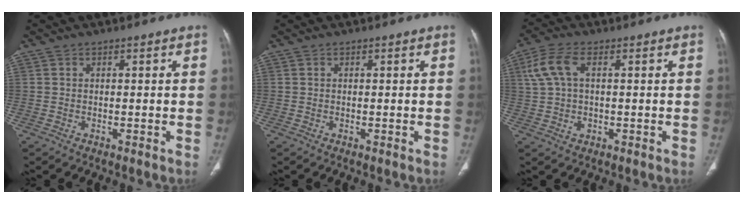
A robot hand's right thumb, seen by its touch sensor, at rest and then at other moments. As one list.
[{"total": 0.0}, {"total": 7.1, "force": [1.5, 3.9, 5.7], "torque": [-0.130, 0.013, 0.031]}]